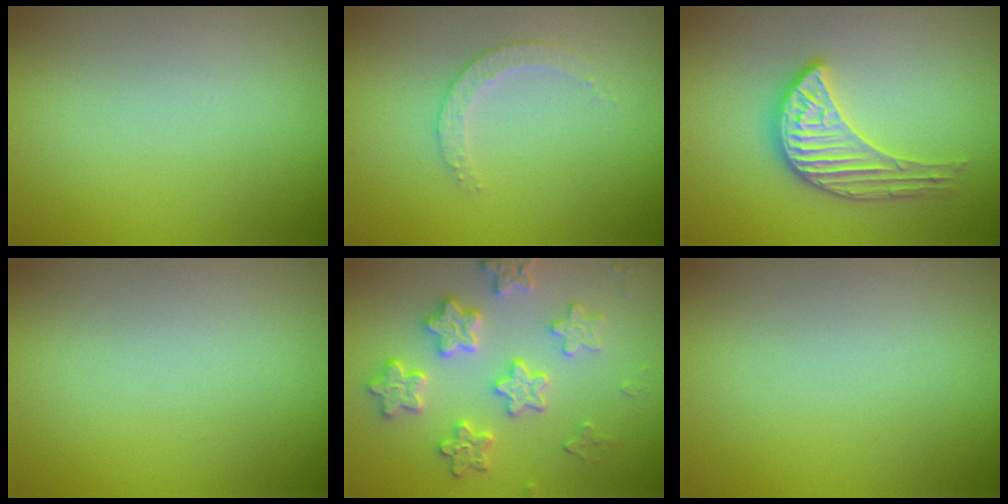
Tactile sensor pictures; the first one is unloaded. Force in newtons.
{"total": 1.9, "press": 1.8, "slide": 0.6}
{"total": 3.7, "press": 3.4, "slide": 1.5}
{"total": 0.0}
{"total": 3.8, "press": 3.8, "slide": 0.3}
{"total": 0.0}